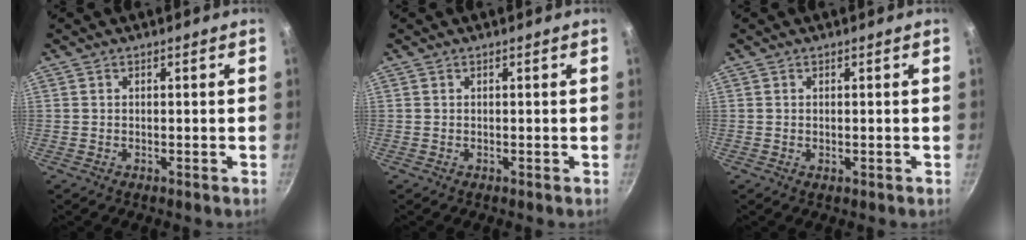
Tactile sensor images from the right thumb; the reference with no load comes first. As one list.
[{"total": 0.0}, {"total": 0.5, "force": [-0.1, 0.2, 0.5], "torque": [-0.007, -0.002, -0.002]}]